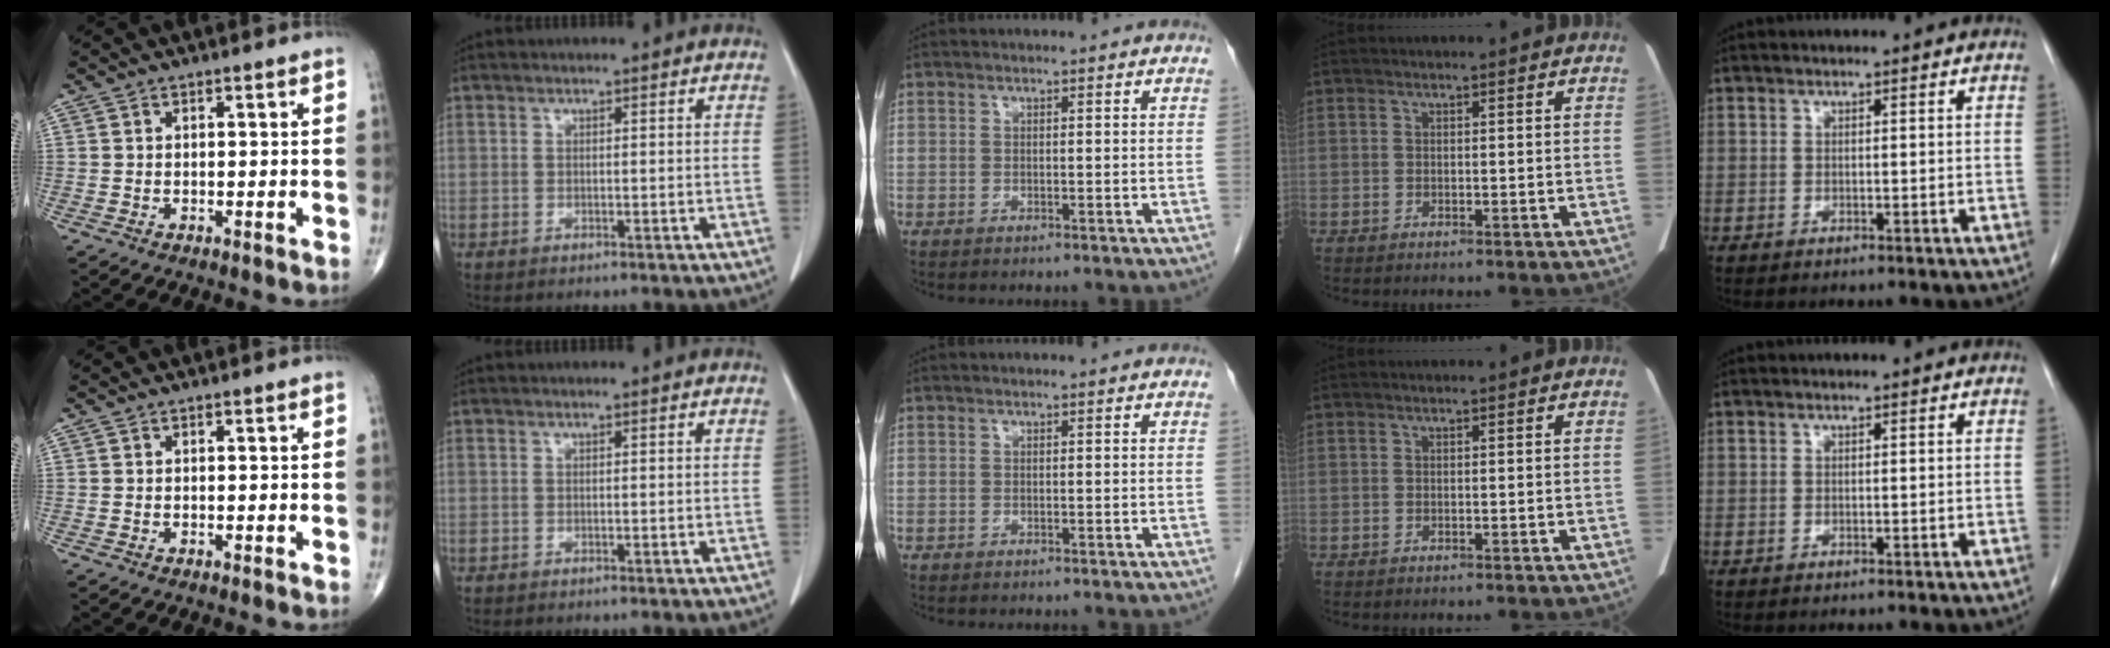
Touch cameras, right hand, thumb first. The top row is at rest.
{}